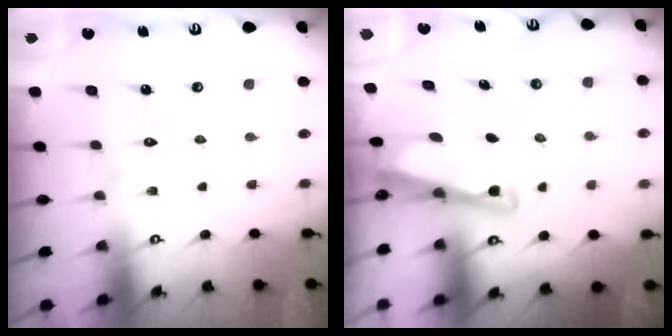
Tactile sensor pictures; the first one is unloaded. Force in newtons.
{"total": 3.4, "press": 3.4, "slide": 0.4}